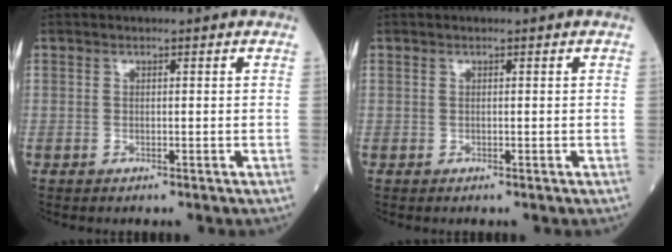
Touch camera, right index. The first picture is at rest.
{"total": 0.0}